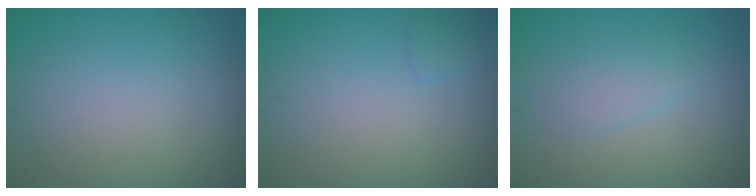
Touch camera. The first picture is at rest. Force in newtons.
{"total": 0.7, "press": 0.7, "slide": 0.1}
{"total": 1.8, "press": 1.8, "slide": 0.1}